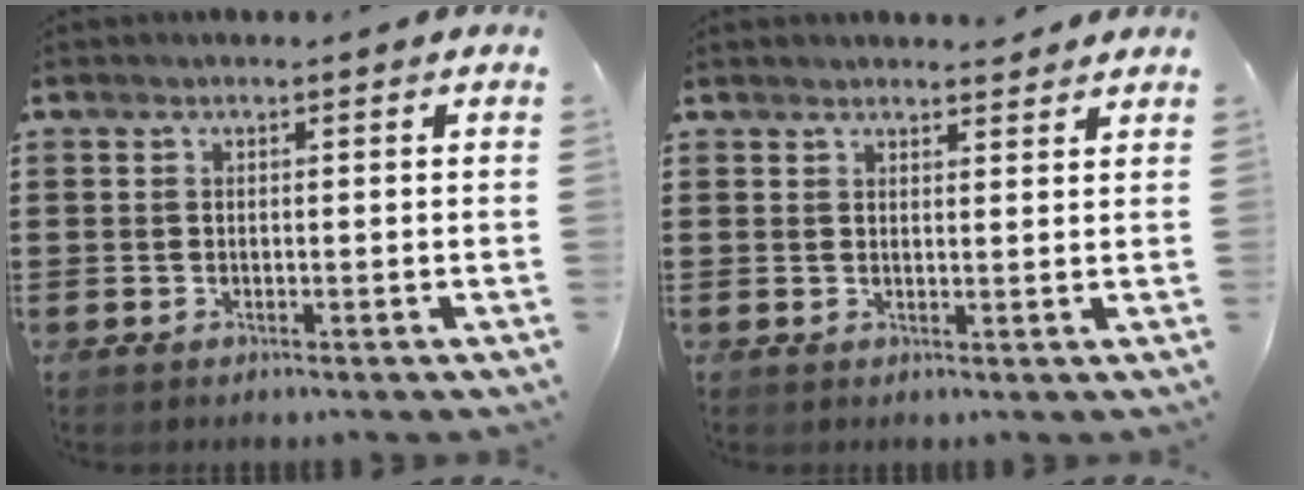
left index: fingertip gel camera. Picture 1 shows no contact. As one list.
[{"total": 1.9, "force": [1.9, 0.2, -0.1], "torque": [-0.003, -0.001, 0.038]}]